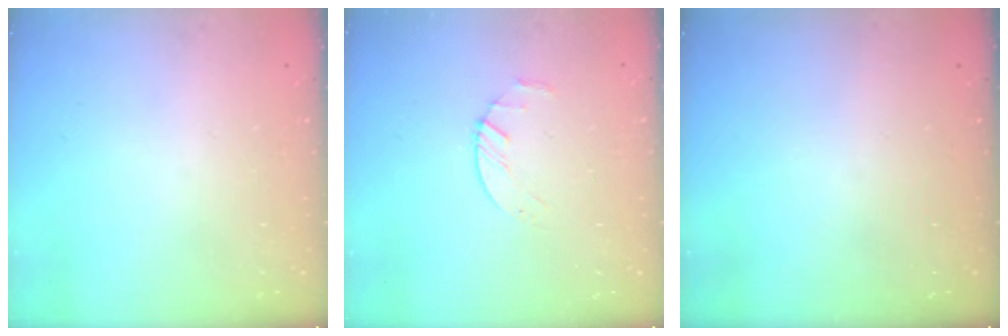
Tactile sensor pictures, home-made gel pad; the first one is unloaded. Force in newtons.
{"total": 2.2, "press": 2.2, "slide": 0.3}
{"total": 0.0}